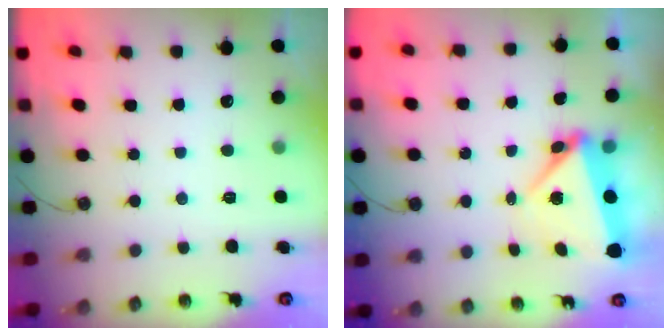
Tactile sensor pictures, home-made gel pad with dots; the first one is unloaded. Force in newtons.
{"total": 6.8, "press": 5.6, "slide": 3.9}